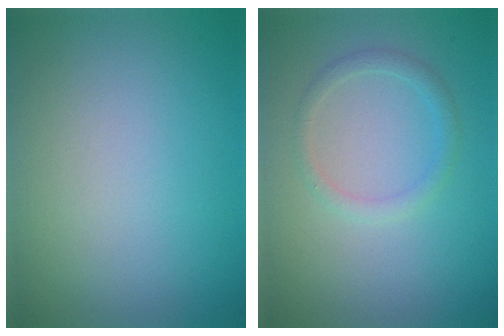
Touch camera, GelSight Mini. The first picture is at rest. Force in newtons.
{"total": 1.4, "press": 1.4, "slide": 0.1}